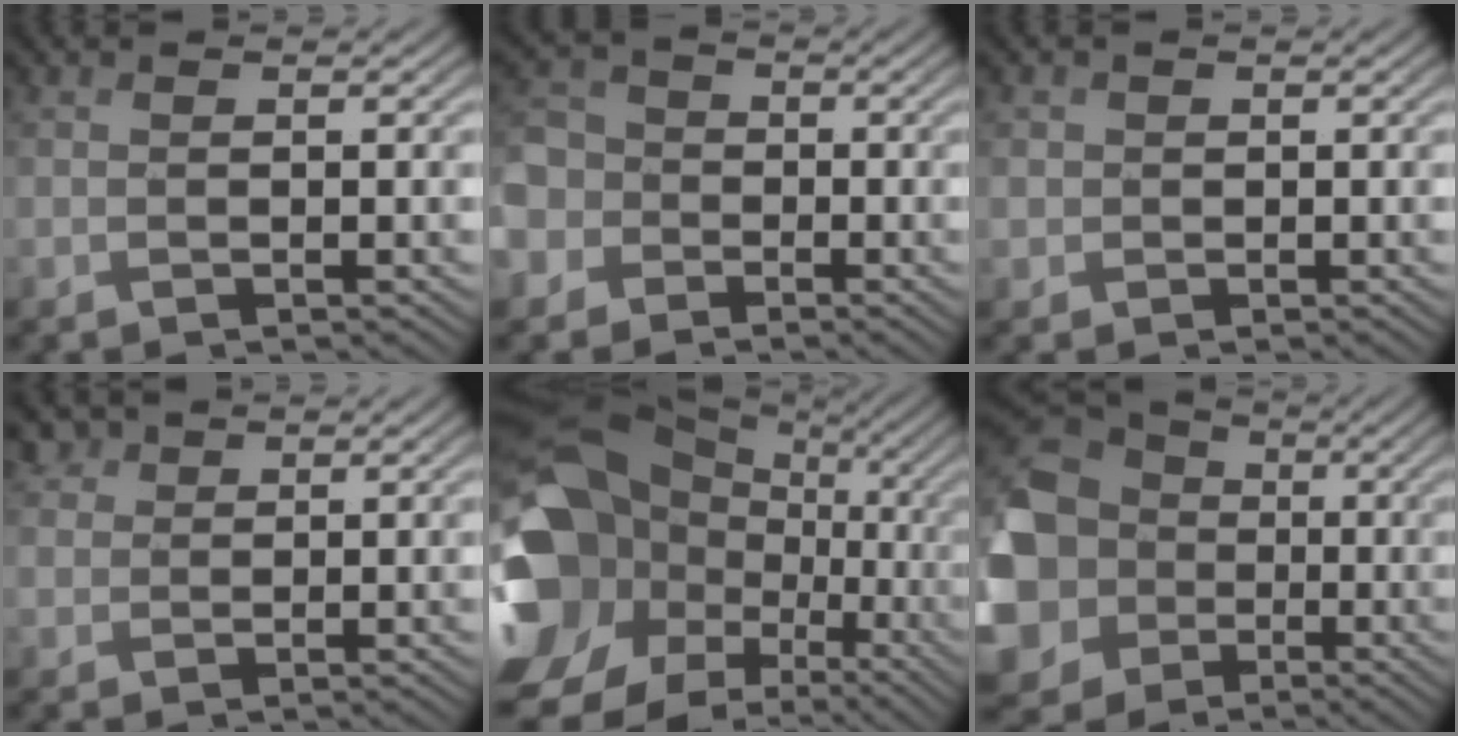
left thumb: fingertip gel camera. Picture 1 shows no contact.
{"total": 7.2, "force": [-3.1, 6.1, 2.4], "torque": [-0.086, -0.009, -0.088]}
{"total": 1.8, "force": [0.4, 1.7, -0.1], "torque": [0.002, 0.005, 0.008]}
{"total": 3.3, "force": [2.3, 2.2, 0.5], "torque": [-0.019, 0.004, 0.048]}
{"total": 20.1, "force": [0.5, 16.7, 11.2], "torque": [-0.274, -0.007, 0.033]}
{"total": 19.4, "force": [-1.4, 17.6, 8.0], "torque": [-0.257, -0.005, -0.060]}